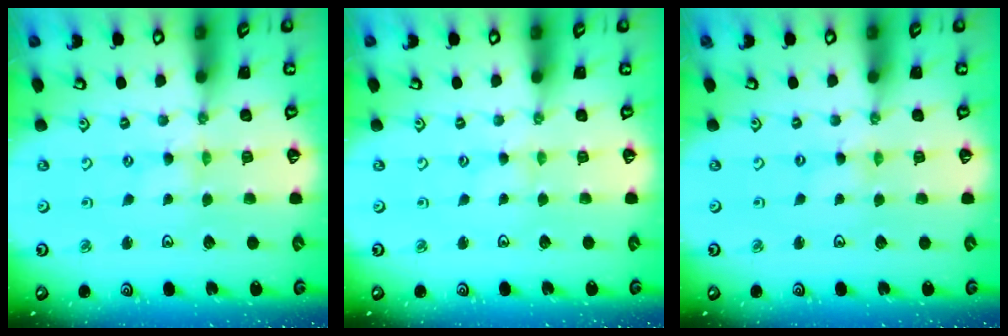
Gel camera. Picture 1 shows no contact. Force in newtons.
{"total": 1.1, "press": 1.1, "slide": 0.2}
{"total": 0.5, "press": 0.5, "slide": 0.1}